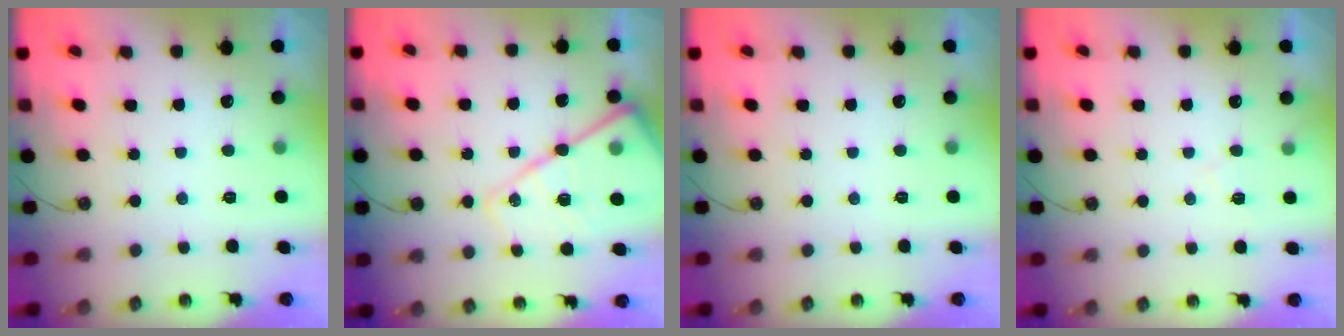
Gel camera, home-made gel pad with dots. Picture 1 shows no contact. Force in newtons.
{"total": 20.1, "press": 20.0, "slide": 1.9}
{"total": 0.0}
{"total": 4.1, "press": 4.0, "slide": 0.6}